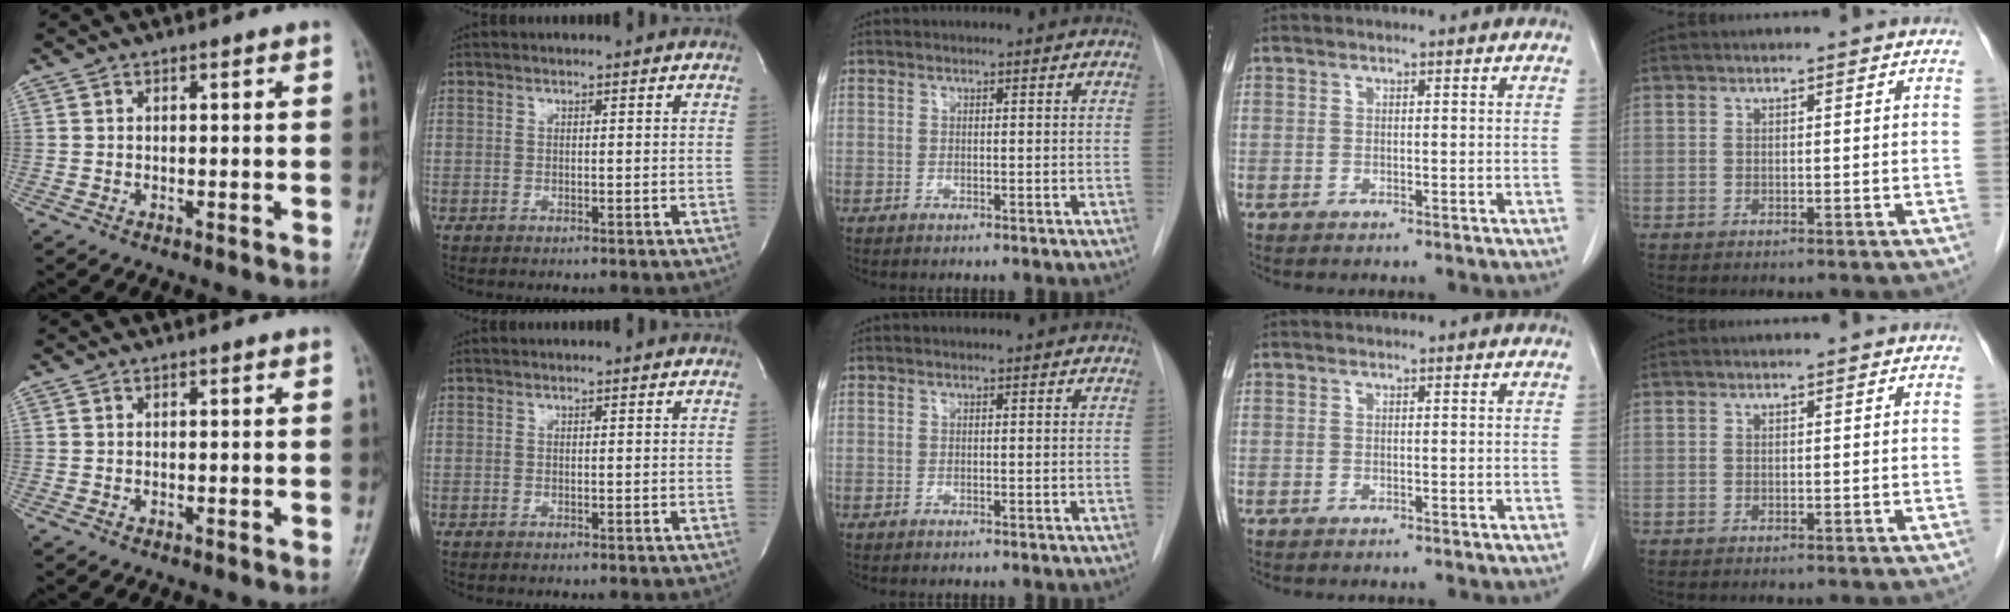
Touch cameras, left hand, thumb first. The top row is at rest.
{}